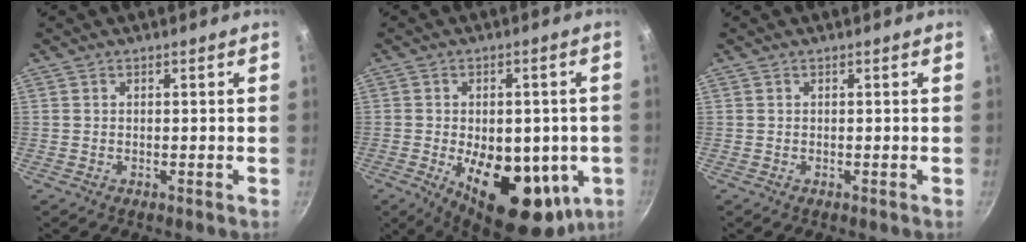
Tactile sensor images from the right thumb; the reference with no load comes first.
{"total": 20.4, "force": [-4.6, 10.9, 16.7], "torque": [-0.207, -0.013, -0.049]}
{"total": 0.0}